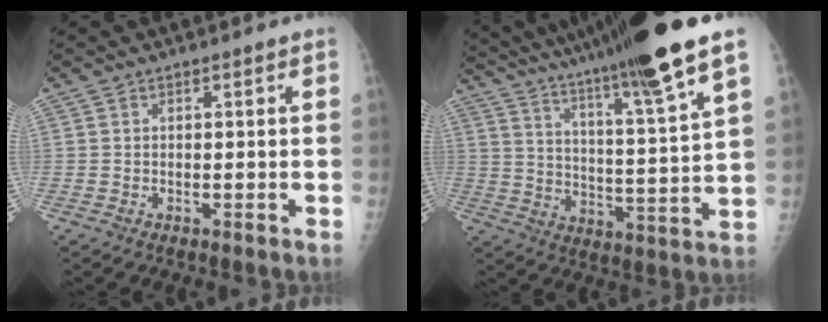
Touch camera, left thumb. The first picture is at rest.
{"total": 24.1, "force": [18.6, 0.1, 15.3], "torque": [-0.247, -0.086, 0.287]}